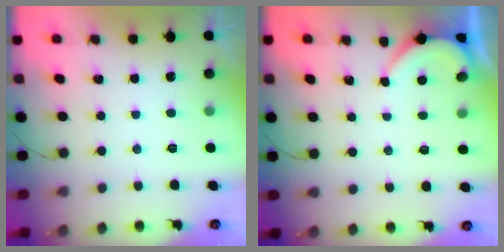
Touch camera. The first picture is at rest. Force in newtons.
{"total": 1.7, "press": 1.6, "slide": 0.4}